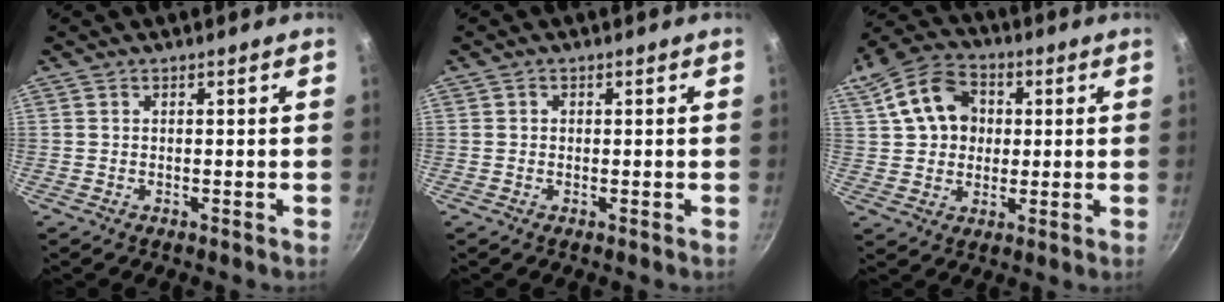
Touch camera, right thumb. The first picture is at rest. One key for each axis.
{"total": 0.6, "fx": 0.0, "fy": 0.6, "fz": 0.0, "tx": 0.005, "ty": 0.002, "tz": -0.001}
{"total": 12.5, "fx": 2.9, "fy": 9.8, "fz": 7.3, "tx": -0.107, "ty": 0.014, "tz": 0.041}